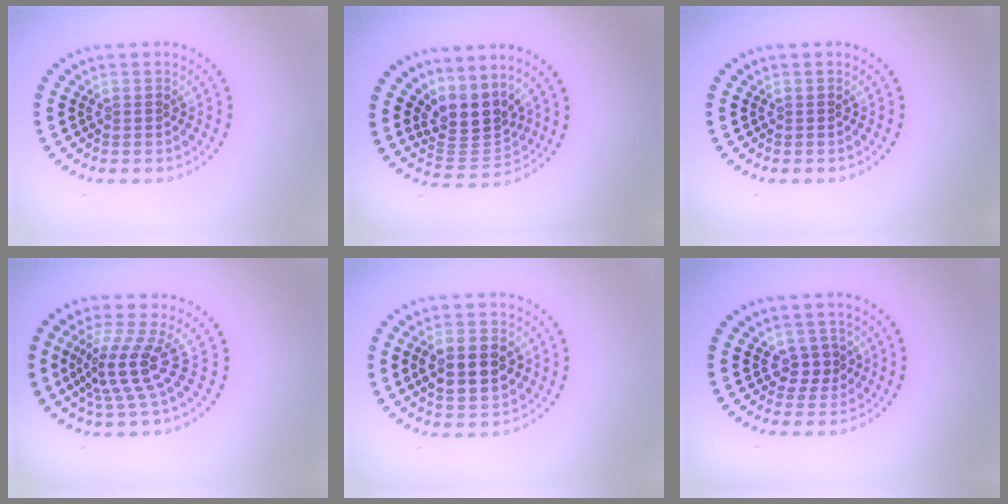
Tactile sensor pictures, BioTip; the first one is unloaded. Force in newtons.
{"total": 3.8, "press": 3.0, "slide": 2.4}
{"total": 0.0}
{"total": 4.2, "press": 2.9, "slide": 3.0}
{"total": 5.4, "press": 5.4, "slide": 0.5}
{"total": 2.2, "press": 2.1, "slide": 0.8}